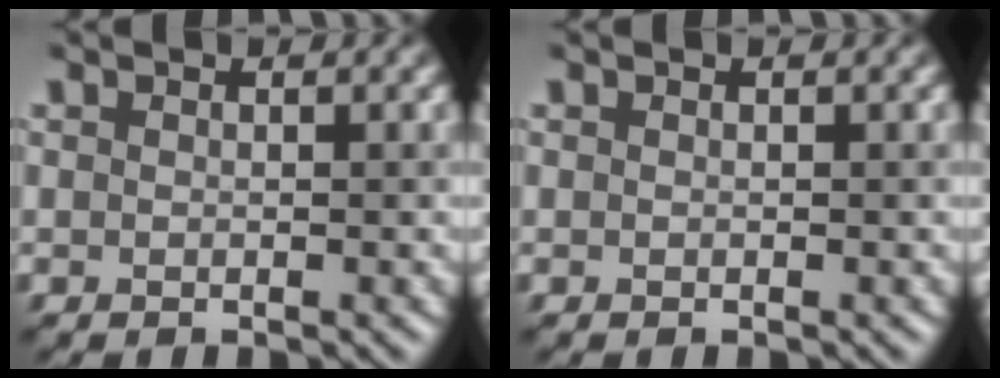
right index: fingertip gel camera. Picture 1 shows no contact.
{"total": 0.0}